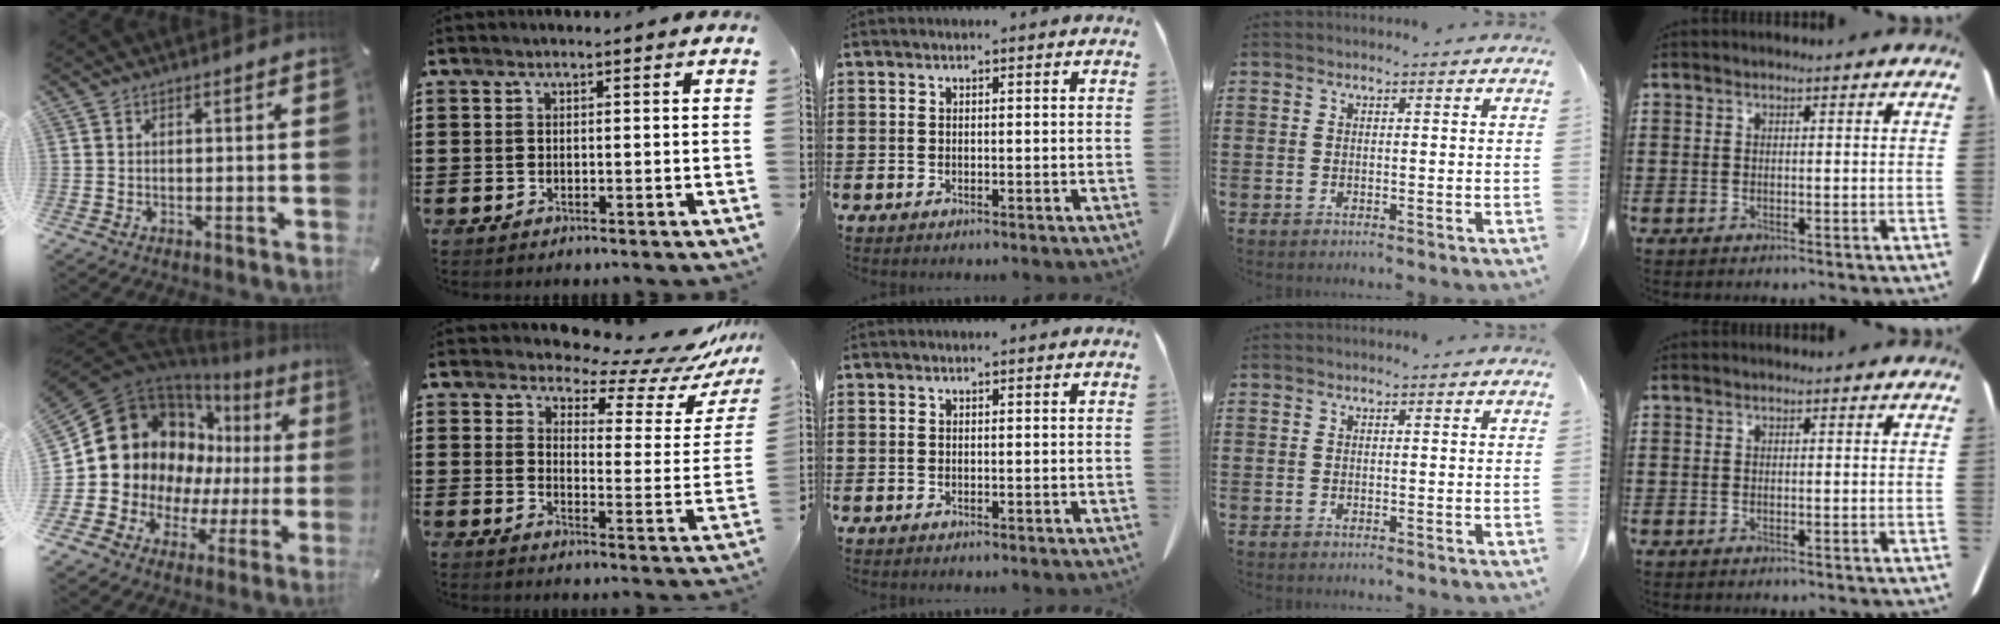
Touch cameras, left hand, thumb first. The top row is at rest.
{"thumb": {"total": 18.6, "force": [5.6, 15.4, 8.8], "torque": [-0.162, -0.048, 0.127]}, "index": {"total": 7.6, "force": [6.7, 2.3, 2.7], "torque": [-0.053, -0.055, 0.112]}}